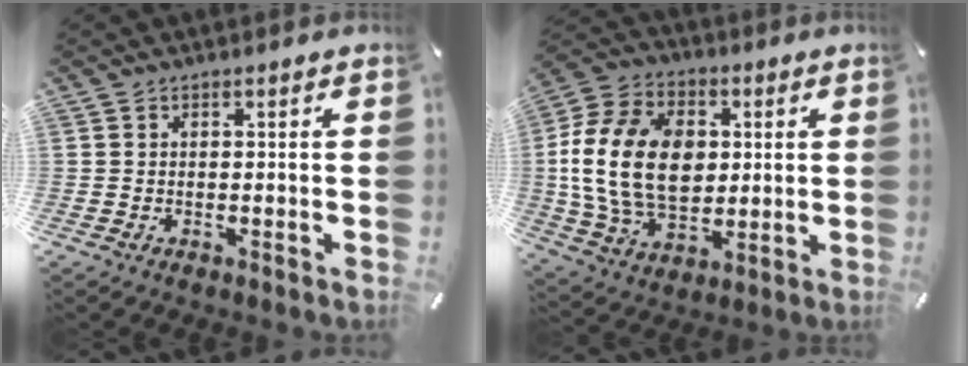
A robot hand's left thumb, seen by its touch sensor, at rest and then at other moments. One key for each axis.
{"total": 18.8, "fx": 1.1, "fy": 13.8, "fz": 12.8, "tx": -0.280, "ty": 0.010, "tz": 0.016}